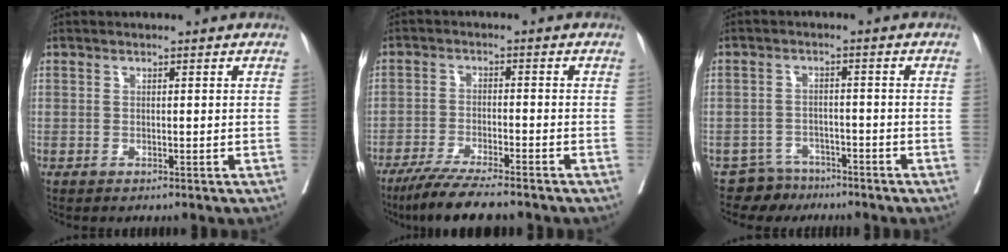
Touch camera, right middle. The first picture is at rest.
{"total": 9.6, "force": [-8.0, 0.3, 5.3], "torque": [-0.087, -0.027, -0.130]}
{"total": 4.1, "force": [-3.5, 1.9, -0.8], "torque": [0.012, 0.000, -0.060]}